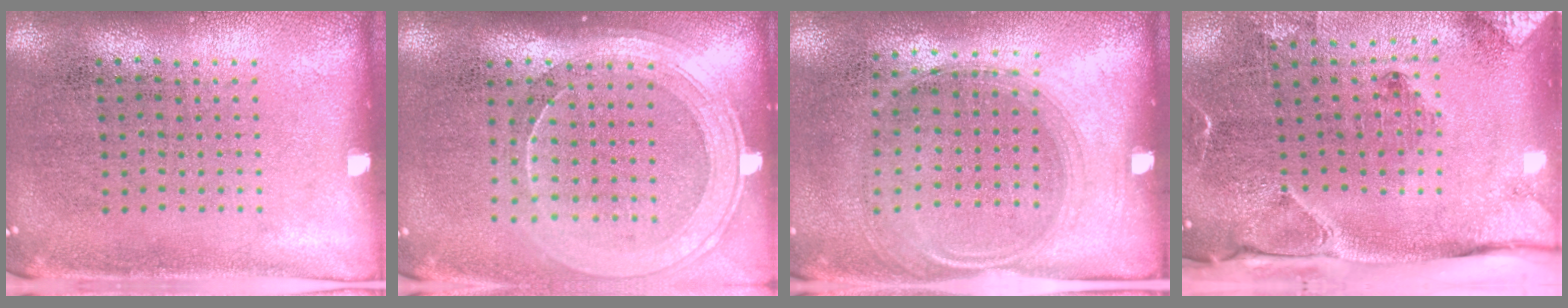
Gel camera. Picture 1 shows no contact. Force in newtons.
{"total": 1.8, "press": 1.6, "slide": 0.8}
{"total": 1.5, "press": 1.3, "slide": 0.8}
{"total": 3.3, "press": 2.3, "slide": 2.3}